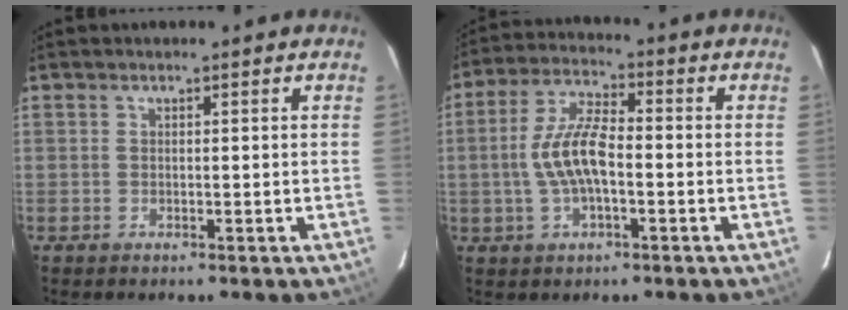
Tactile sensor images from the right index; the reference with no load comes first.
{"total": 9.4, "force": [-1.6, 3.5, 8.6], "torque": [-0.177, 0.010, -0.029]}